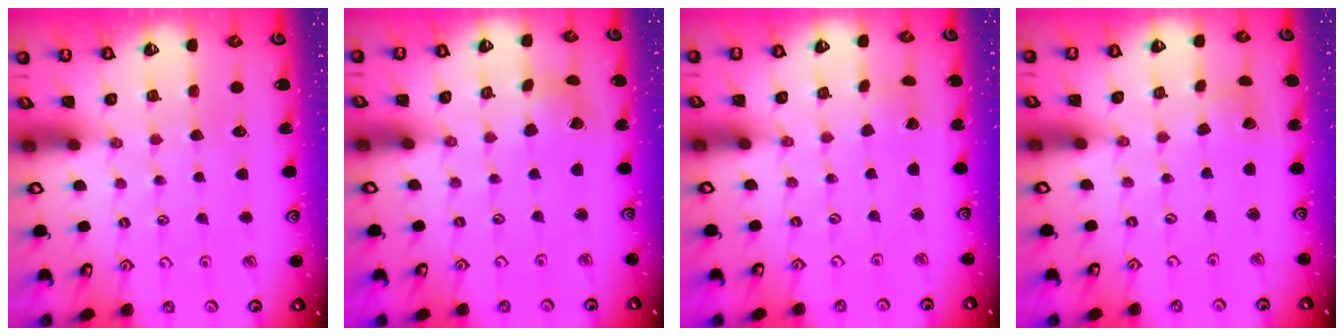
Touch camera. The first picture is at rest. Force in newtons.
{"total": 5.0, "press": 4.9, "slide": 0.9}
{"total": 1.1, "press": 1.1, "slide": 0.1}
{"total": 2.4, "press": 2.4, "slide": 0.3}